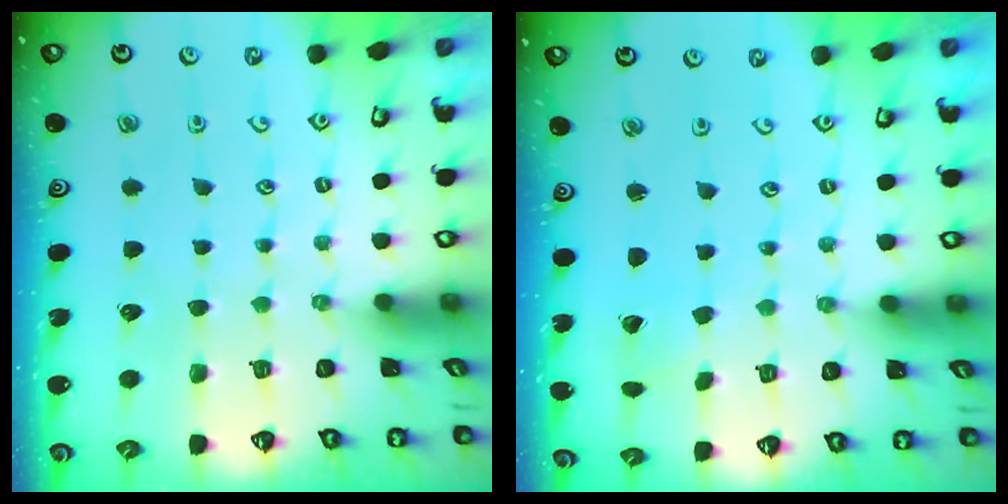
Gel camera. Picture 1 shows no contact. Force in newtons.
{"total": 1.0, "press": 1.0, "slide": 0.1}